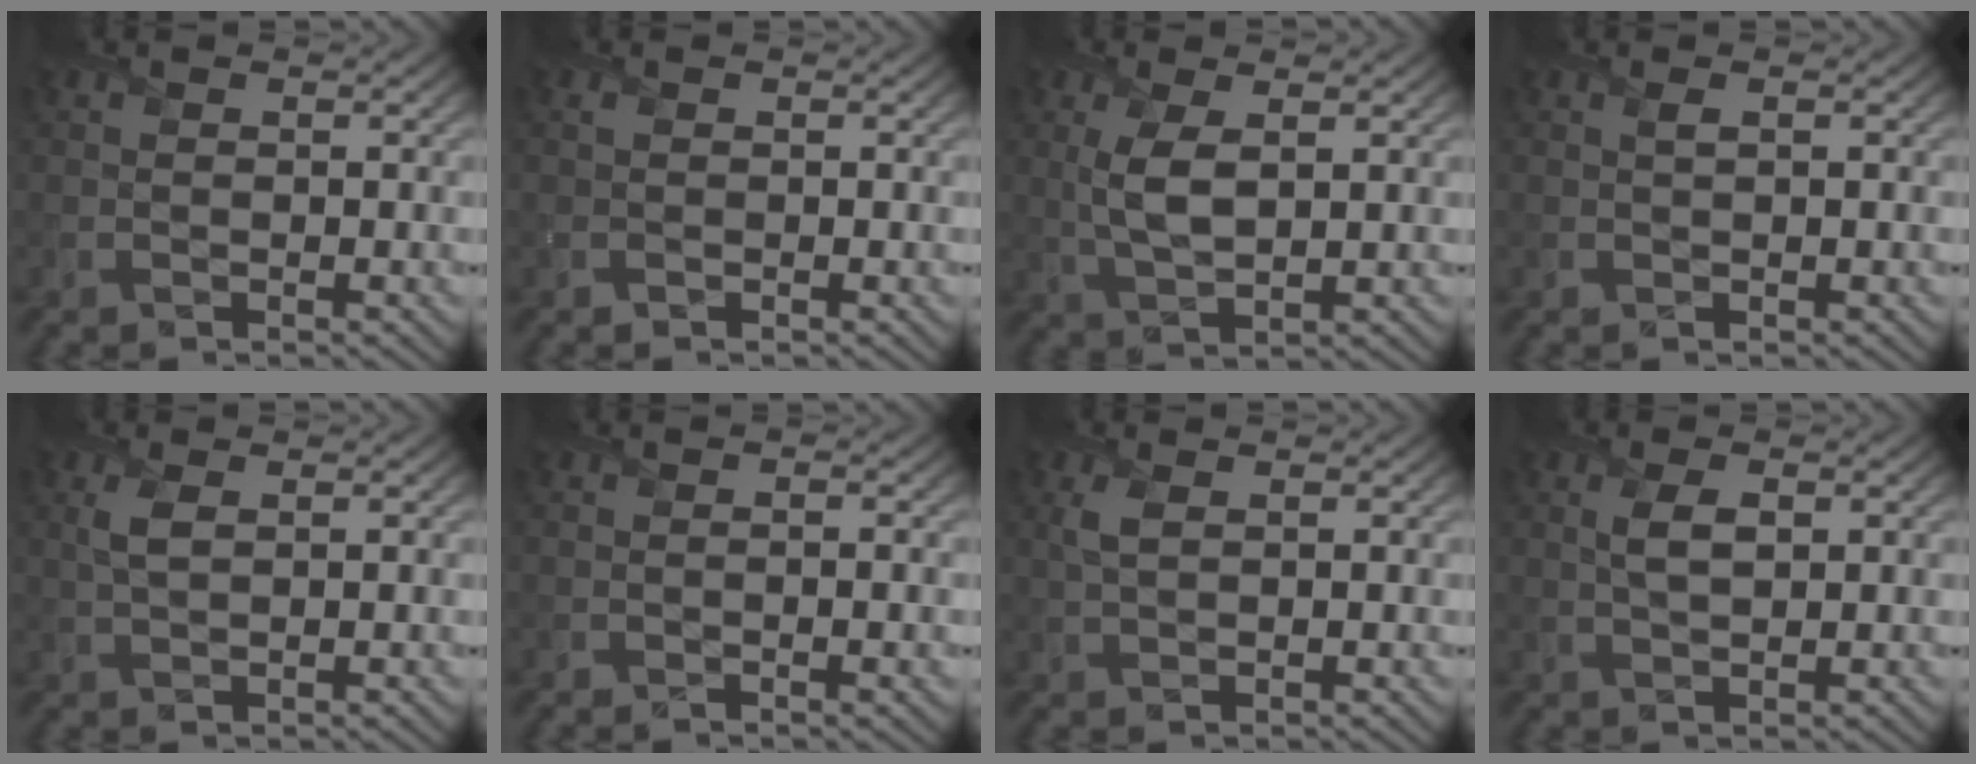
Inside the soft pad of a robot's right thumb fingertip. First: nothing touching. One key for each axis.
{"total": 0.0}
{"total": 4.6, "fx": 1.0, "fy": 1.8, "fz": 4.1, "tx": -0.096, "ty": -0.001, "tz": 0.025}
{"total": 0.9, "fx": 0.4, "fy": 0.2, "fz": 0.8, "tx": -0.015, "ty": 0.000, "tz": 0.006}
{"total": 2.2, "fx": 0.7, "fy": 1.0, "fz": 1.9, "tx": -0.050, "ty": 0.001, "tz": 0.017}
{"total": 1.4, "fx": -0.3, "fy": 0.4, "fz": 1.3, "tx": -0.021, "ty": -0.003, "tz": -0.006}
{"total": 1.9, "fx": 0.8, "fy": 0.8, "fz": 1.6, "tx": -0.043, "ty": 0.002, "tz": 0.018}
{"total": 2.7, "fx": 0.8, "fy": 1.1, "fz": 2.3, "tx": -0.054, "ty": -0.002, "tz": 0.018}